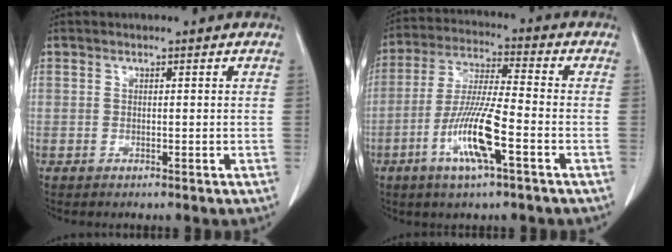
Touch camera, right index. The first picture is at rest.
{"total": 12.0, "force": [-4.6, 1.3, 10.9], "torque": [-0.222, -0.009, -0.087]}